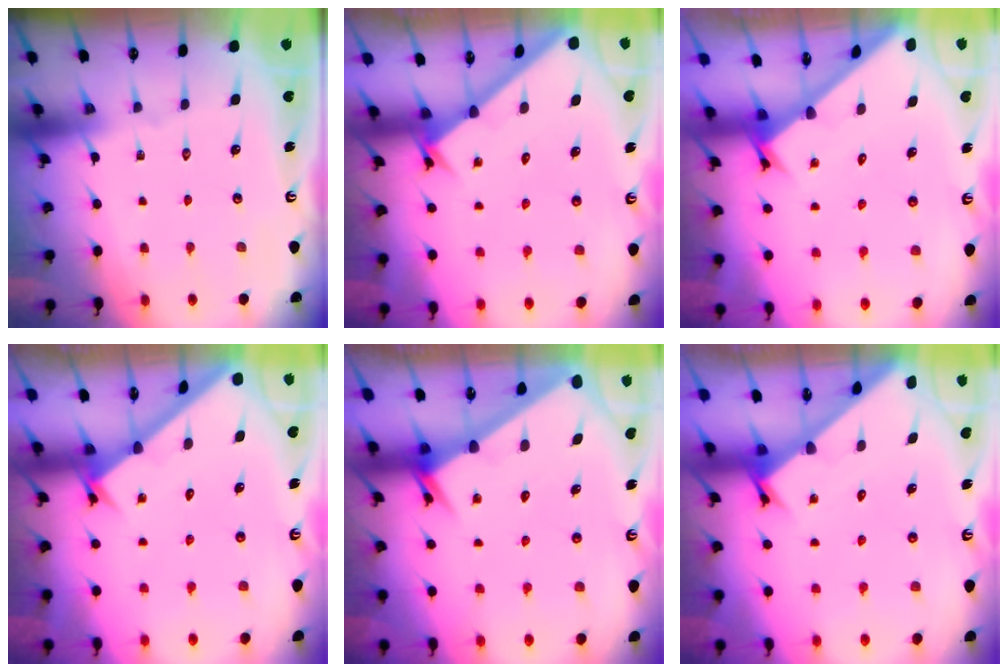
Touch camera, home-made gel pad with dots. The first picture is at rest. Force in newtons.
{"total": 2.1, "press": 2.1, "slide": 0.2}
{"total": 2.4, "press": 2.4, "slide": 0.2}
{"total": 2.0, "press": 2.0, "slide": 0.2}
{"total": 3.0, "press": 3.0, "slide": 0.1}
{"total": 2.2, "press": 2.2, "slide": 0.1}